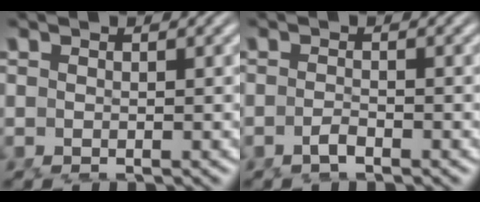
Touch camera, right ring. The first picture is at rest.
{"total": 1.0, "force": [-0.8, -0.5, 0.3], "torque": [-0.001, 0.003, -0.017]}